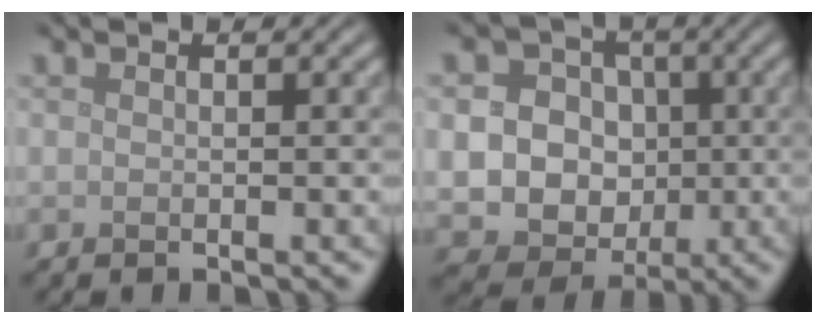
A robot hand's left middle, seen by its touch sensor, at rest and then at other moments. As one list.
[{"total": 10.5, "force": [-0.6, 9.9, 3.5], "torque": [-0.080, 0.017, -0.034]}]